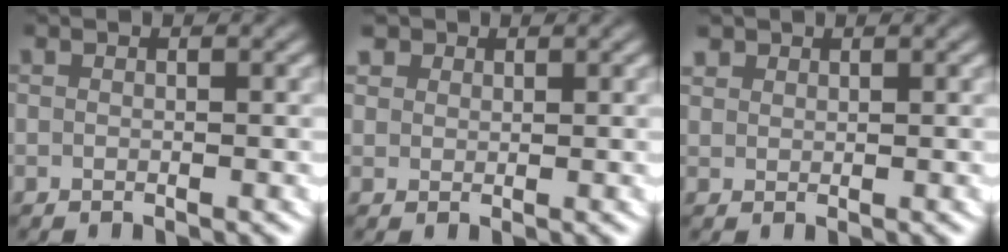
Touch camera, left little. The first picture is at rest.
{"total": 2.2, "force": [1.4, 1.5, 0.7], "torque": [-0.026, -0.007, 0.032]}
{"total": 1.3, "force": [1.1, 0.7, 0.4], "torque": [-0.016, -0.004, 0.029]}